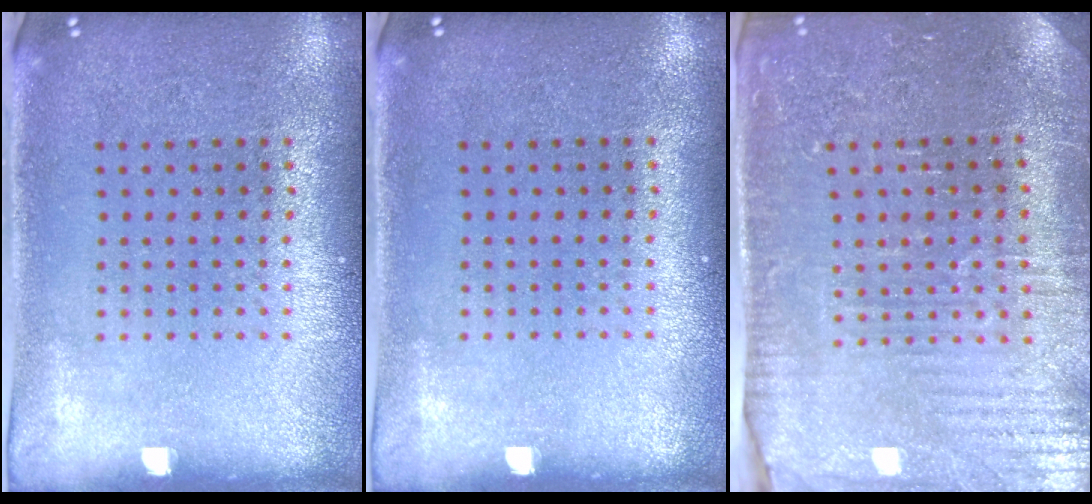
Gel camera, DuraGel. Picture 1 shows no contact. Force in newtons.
{"total": 0.0}
{"total": 3.4, "press": 3.4, "slide": 0.2}